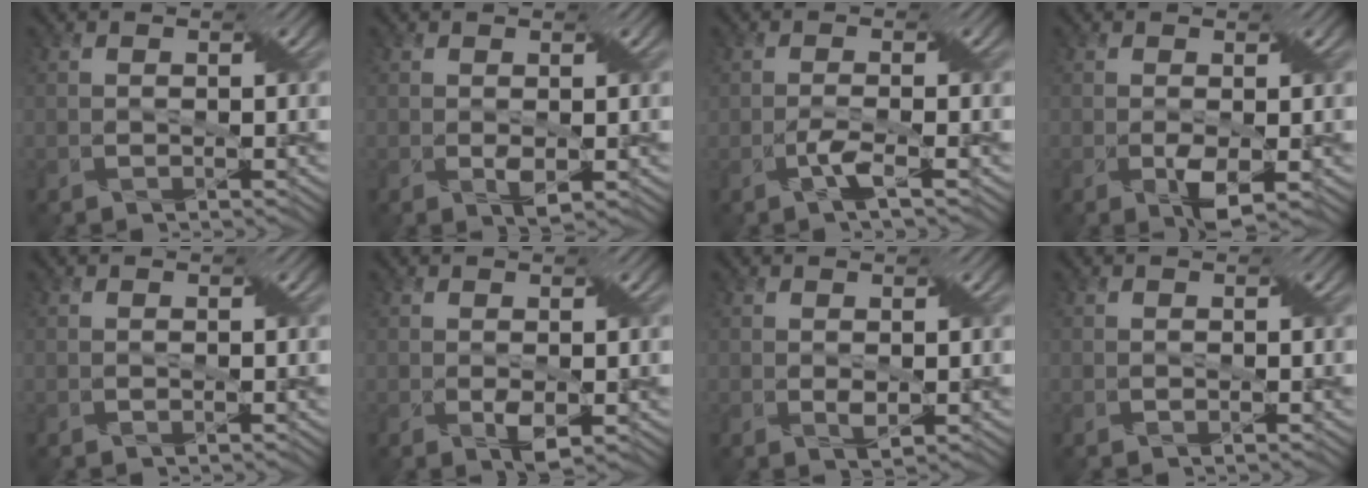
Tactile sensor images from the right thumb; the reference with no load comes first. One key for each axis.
{"total": 1.5, "fx": 0.0, "fy": 0.7, "fz": 1.3, "tx": -0.029, "ty": -0.004, "tz": 0.005}
{"total": 2.0, "fx": -0.9, "fy": 0.1, "fz": 1.8, "tx": -0.040, "ty": 0.008, "tz": -0.022}
{"total": 2.7, "fx": -0.5, "fy": 1.2, "fz": 2.4, "tx": -0.051, "ty": -0.011, "tz": -0.005}
{"total": 0.0}
{"total": 1.9, "fx": -0.1, "fy": 0.8, "fz": 1.6, "tx": -0.034, "ty": -0.006, "tz": 0.003}
{"total": 1.1, "fx": 0.2, "fy": 0.5, "fz": 1.0, "tx": -0.022, "ty": -0.002, "tz": 0.009}
{"total": 0.0}